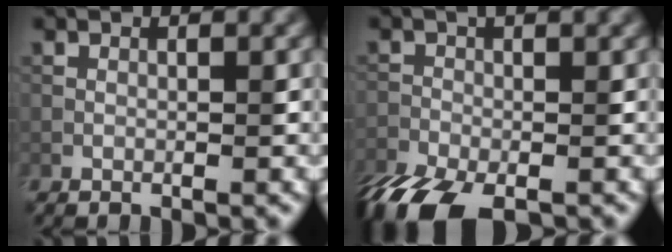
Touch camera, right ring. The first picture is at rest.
{"total": 7.8, "force": [-5.0, 2.7, 5.3], "torque": [-0.110, -0.027, -0.096]}